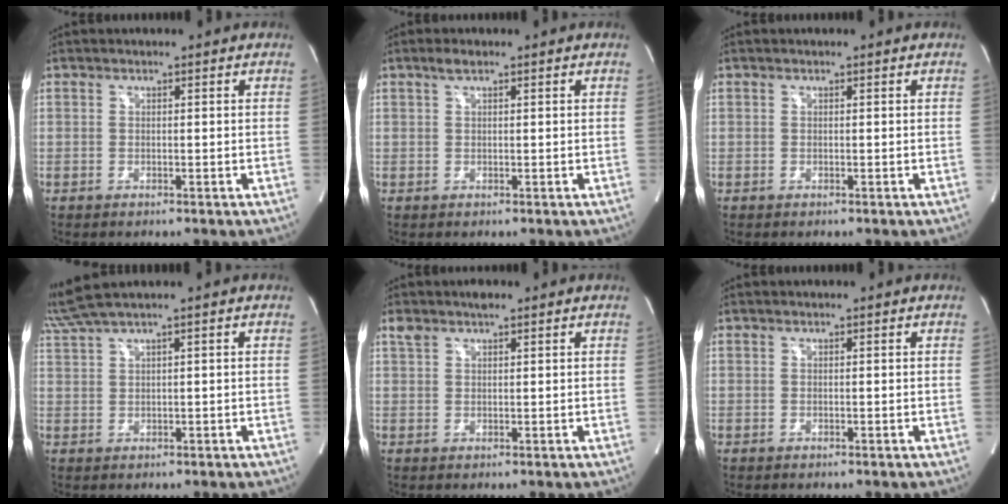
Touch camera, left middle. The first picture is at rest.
{"total": 1.4, "force": [0.9, 0.5, 0.9], "torque": [-0.019, 0.009, 0.018]}
{"total": 0.0}
{"total": 4.4, "force": [3.5, -0.9, 2.6], "torque": [-0.075, 0.026, 0.080]}
{"total": 3.0, "force": [2.2, 0.9, 1.8], "torque": [-0.043, 0.018, 0.044]}
{"total": 0.0}